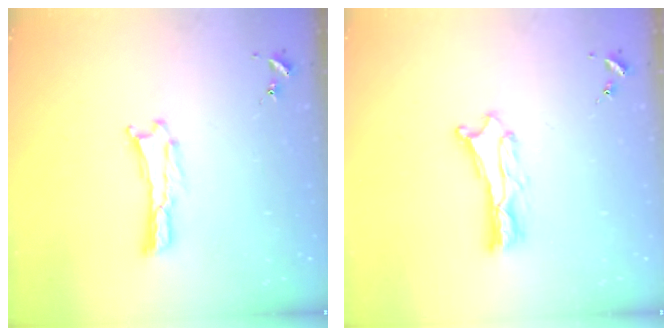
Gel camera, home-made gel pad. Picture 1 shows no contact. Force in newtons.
{"total": 1.8, "press": 1.8, "slide": 0.2}